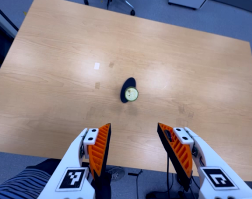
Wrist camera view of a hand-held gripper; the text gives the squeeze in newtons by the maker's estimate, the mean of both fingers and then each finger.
{"total": 0.0}